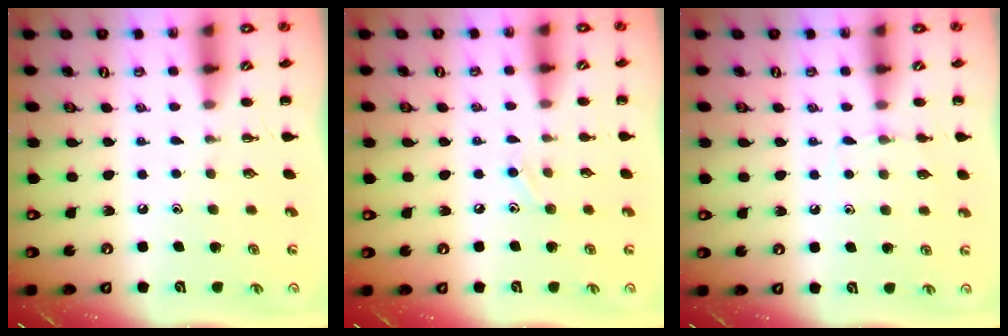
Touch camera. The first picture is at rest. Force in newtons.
{"total": 6.3, "press": 5.9, "slide": 2.1}
{"total": 4.7, "press": 4.4, "slide": 1.5}